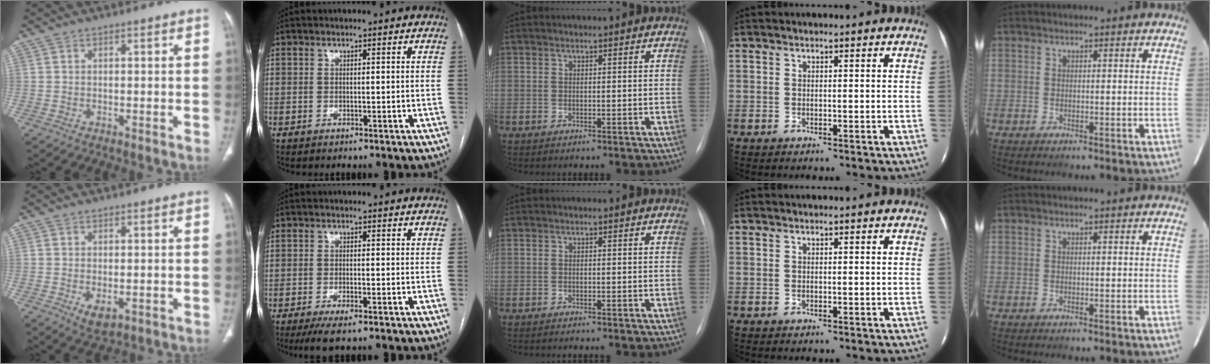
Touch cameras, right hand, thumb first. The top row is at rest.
{"thumb": {"total": 3.4, "force": [-1.0, 1.7, 2.7], "torque": [-0.047, -0.008, -0.007]}, "index": {"total": 4.1, "force": [-2.7, 0.6, 3.0], "torque": [-0.055, -0.010, -0.047]}, "middle": {"total": 0.7, "force": [-0.7, 0.0, 0.2], "torque": [-0.007, -0.003, -0.011]}}